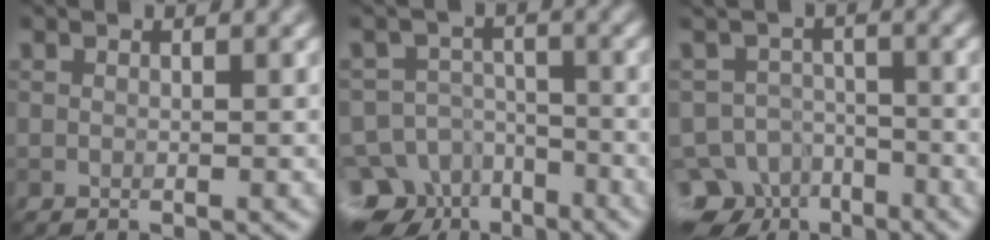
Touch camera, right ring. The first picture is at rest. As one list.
[{"total": 11.1, "force": [-8.4, 6.9, 2.6], "torque": [-0.036, -0.004, -0.124]}, {"total": 9.0, "force": [-7.2, 5.1, 2.2], "torque": [-0.012, -0.001, -0.111]}]